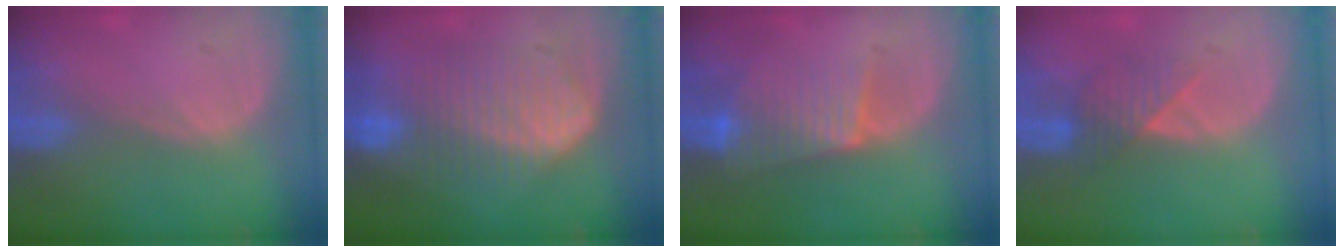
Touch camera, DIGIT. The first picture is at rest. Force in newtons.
{"total": 9.7, "press": 9.7, "slide": 0.8}
{"total": 6.9, "press": 6.2, "slide": 2.9}
{"total": 4.0, "press": 3.6, "slide": 1.7}